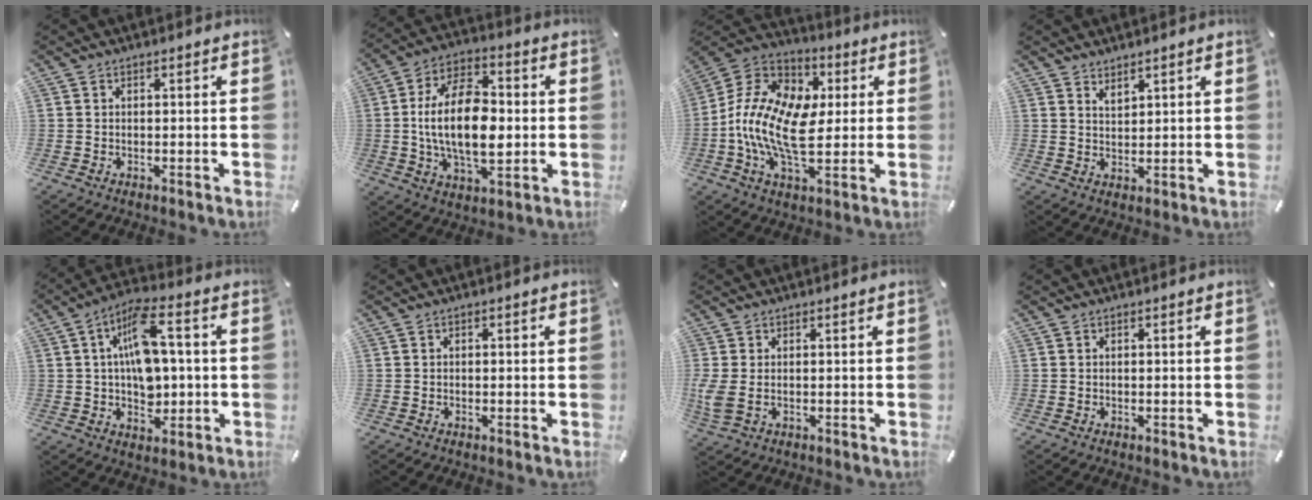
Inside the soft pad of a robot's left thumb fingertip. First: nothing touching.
{"total": 17.7, "force": [-0.4, 10.0, 14.6], "torque": [-0.293, 0.001, -0.012]}
{"total": 16.1, "force": [-1.4, 10.0, 12.6], "torque": [-0.290, -0.001, -0.031]}
{"total": 2.6, "force": [2.4, 0.9, 0.1], "torque": [-0.002, -0.013, 0.046]}
{"total": 11.6, "force": [1.3, 7.2, 9.1], "torque": [-0.157, 0.010, 0.025]}
{"total": 0.6, "force": [-0.2, 0.4, 0.4], "torque": [-0.007, 0.001, -0.004]}
{"total": 3.7, "force": [0.1, 2.0, 3.1], "torque": [-0.077, -0.003, -0.001]}
{"total": 0.0}